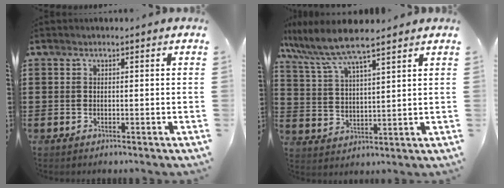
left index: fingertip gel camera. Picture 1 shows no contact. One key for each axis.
{"total": 7.7, "fx": 6.6, "fy": 0.7, "fz": 4.0, "tx": -0.102, "ty": -0.025, "tz": 0.115}